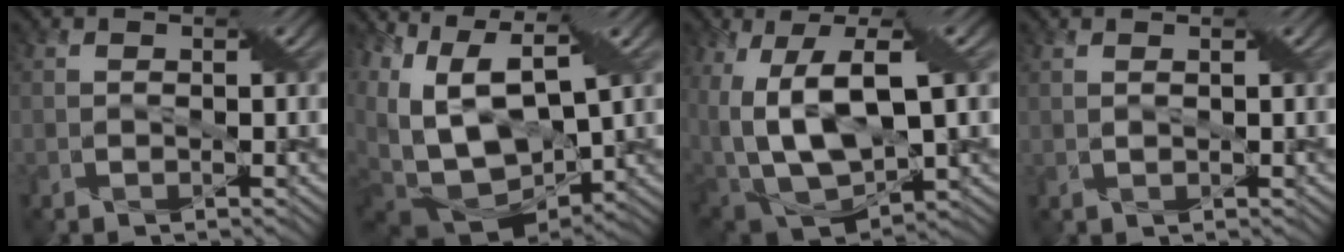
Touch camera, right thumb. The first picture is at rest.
{"total": 16.8, "force": [1.3, 9.6, 13.7], "torque": [-0.297, -0.006, 0.072]}
{"total": 17.6, "force": [1.8, 9.8, 14.5], "torque": [-0.290, -0.015, 0.066]}
{"total": 0.8, "force": [0.6, 0.1, 0.5], "torque": [-0.011, -0.001, 0.012]}